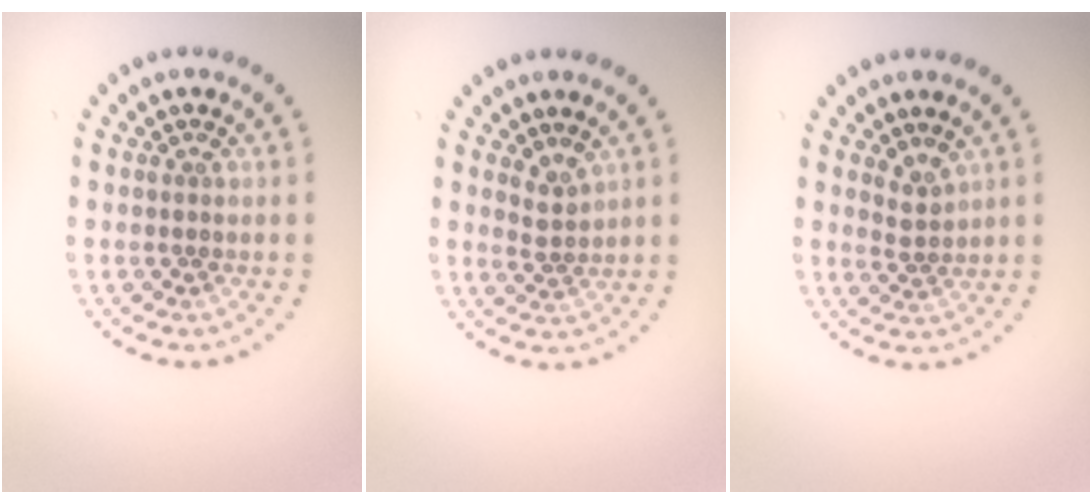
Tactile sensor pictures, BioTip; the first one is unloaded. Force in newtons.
{"total": 1.7, "press": 1.1, "slide": 1.3}
{"total": 1.7, "press": 1.1, "slide": 1.3}